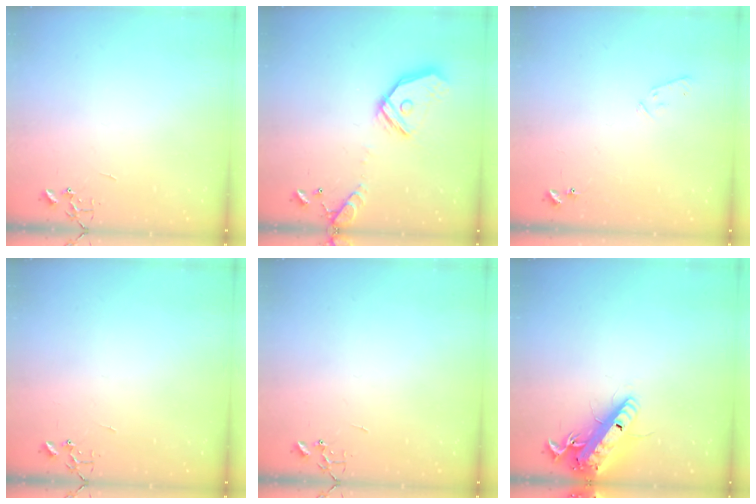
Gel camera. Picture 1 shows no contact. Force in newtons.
{"total": 16.6, "press": 16.4, "slide": 2.8}
{"total": 6.7, "press": 6.7, "slide": 1.0}
{"total": 0.0}
{"total": 0.0}
{"total": 17.3, "press": 17.0, "slide": 3.4}